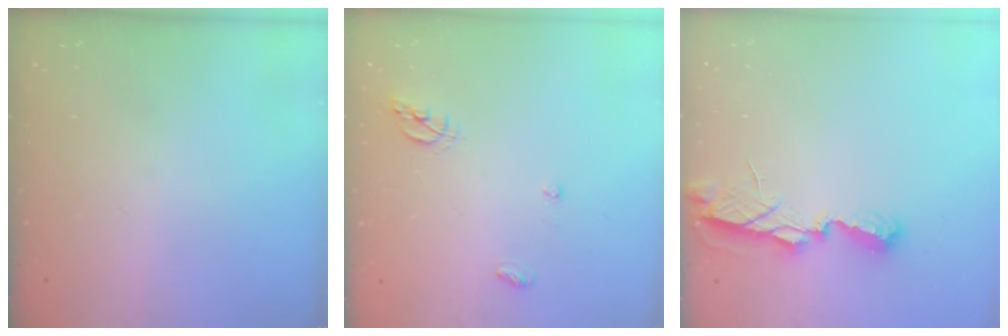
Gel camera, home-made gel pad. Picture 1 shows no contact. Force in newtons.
{"total": 6.5, "press": 6.5, "slide": 0.1}
{"total": 6.6, "press": 6.6, "slide": 0.2}